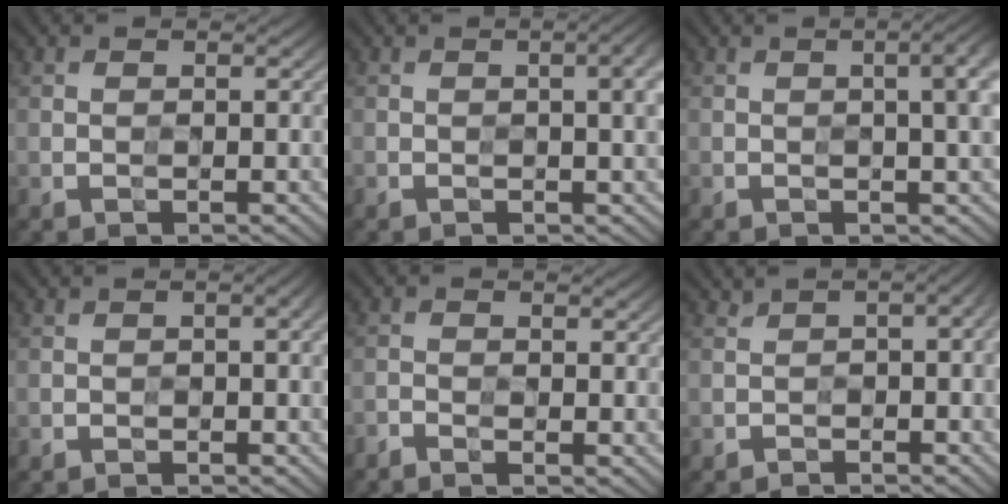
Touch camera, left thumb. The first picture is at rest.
{"total": 3.9, "force": [0.2, 0.9, 3.8], "torque": [-0.050, 0.006, 0.002]}
{"total": 5.1, "force": [0.6, 1.5, 4.9], "torque": [-0.059, 0.009, 0.008]}
{"total": 2.4, "force": [-1.6, 0.6, 1.7], "torque": [-0.026, -0.001, -0.027]}
{"total": 1.5, "force": [-1.4, 0.1, 0.4], "torque": [-0.011, -0.005, -0.038]}
{"total": 3.5, "force": [-2.2, 1.5, 2.4], "torque": [-0.037, -0.004, -0.036]}